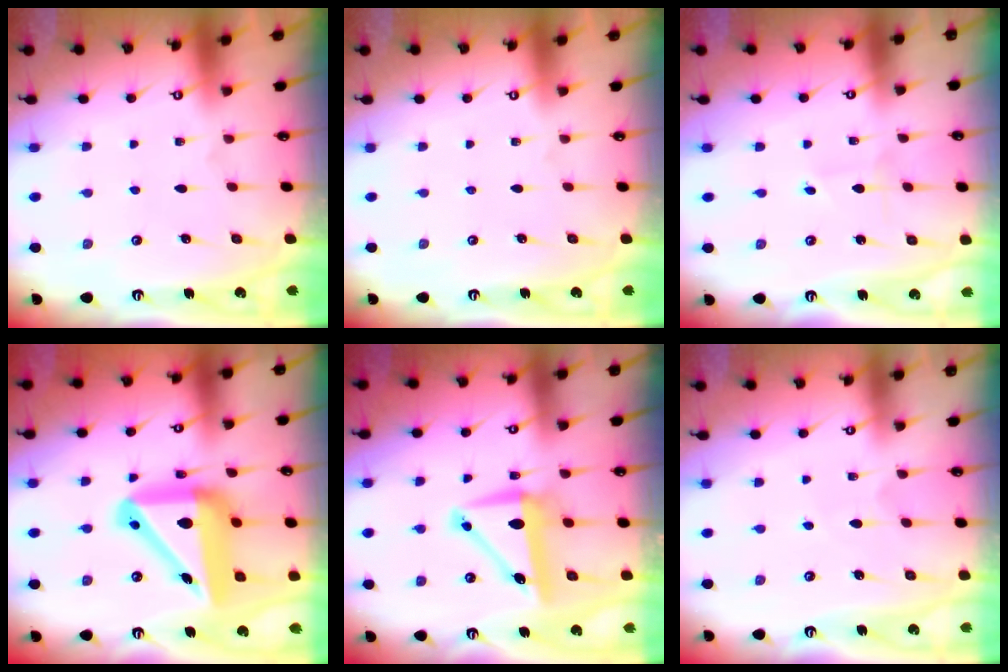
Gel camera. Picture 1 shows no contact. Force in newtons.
{"total": 0.0}
{"total": 0.7, "press": 0.7, "slide": 0.0}
{"total": 19.8, "press": 19.6, "slide": 2.9}
{"total": 9.6, "press": 9.5, "slide": 1.4}
{"total": 3.9, "press": 3.9, "slide": 0.4}